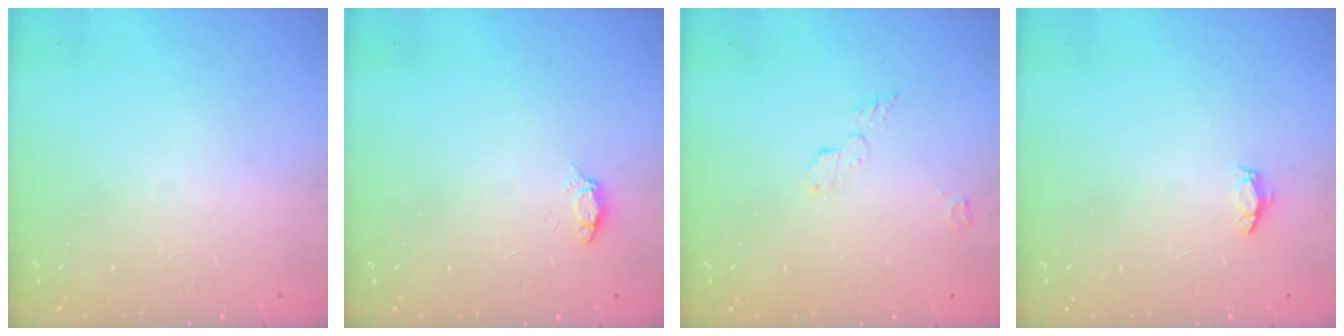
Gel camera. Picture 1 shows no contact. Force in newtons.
{"total": 3.6, "press": 3.6, "slide": 0.4}
{"total": 4.9, "press": 4.8, "slide": 0.5}
{"total": 3.1, "press": 3.1, "slide": 0.3}